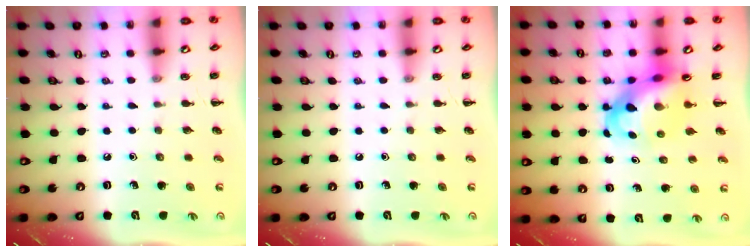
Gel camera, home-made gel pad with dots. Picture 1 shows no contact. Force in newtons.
{"total": 0.0}
{"total": 7.4, "press": 7.0, "slide": 2.3}